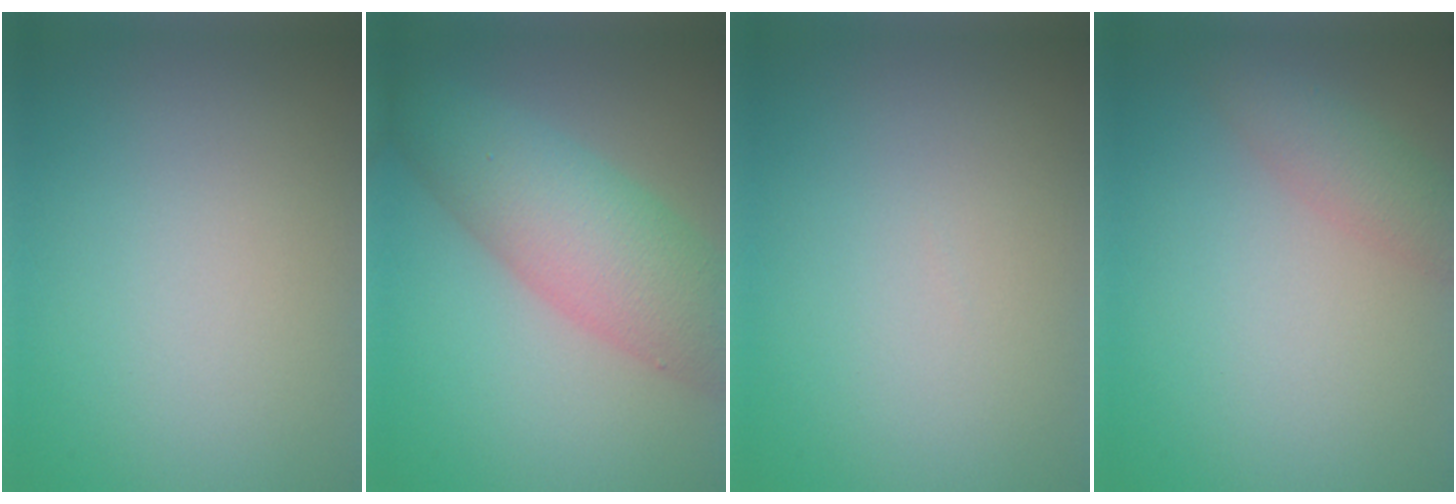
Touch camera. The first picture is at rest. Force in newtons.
{"total": 8.4, "press": 8.4, "slide": 0.3}
{"total": 0.0}
{"total": 2.5, "press": 2.5, "slide": 0.1}